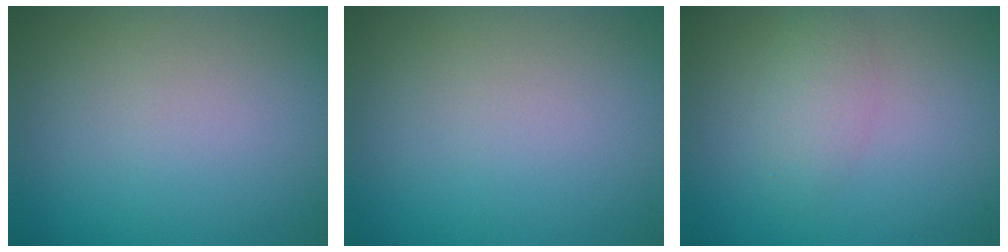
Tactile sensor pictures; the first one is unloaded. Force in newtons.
{"total": 0.0}
{"total": 2.0, "press": 2.0, "slide": 0.1}